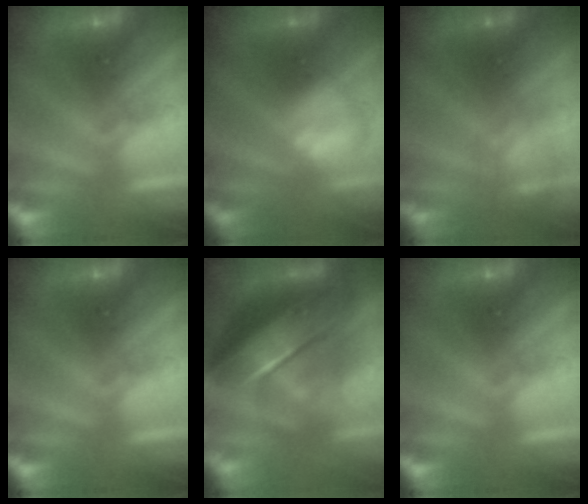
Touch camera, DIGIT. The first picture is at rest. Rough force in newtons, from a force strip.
{"total": 2.4}
{"total": 2.3}
{"total": 0.0}
{"total": 5.6}
{"total": 0.0}